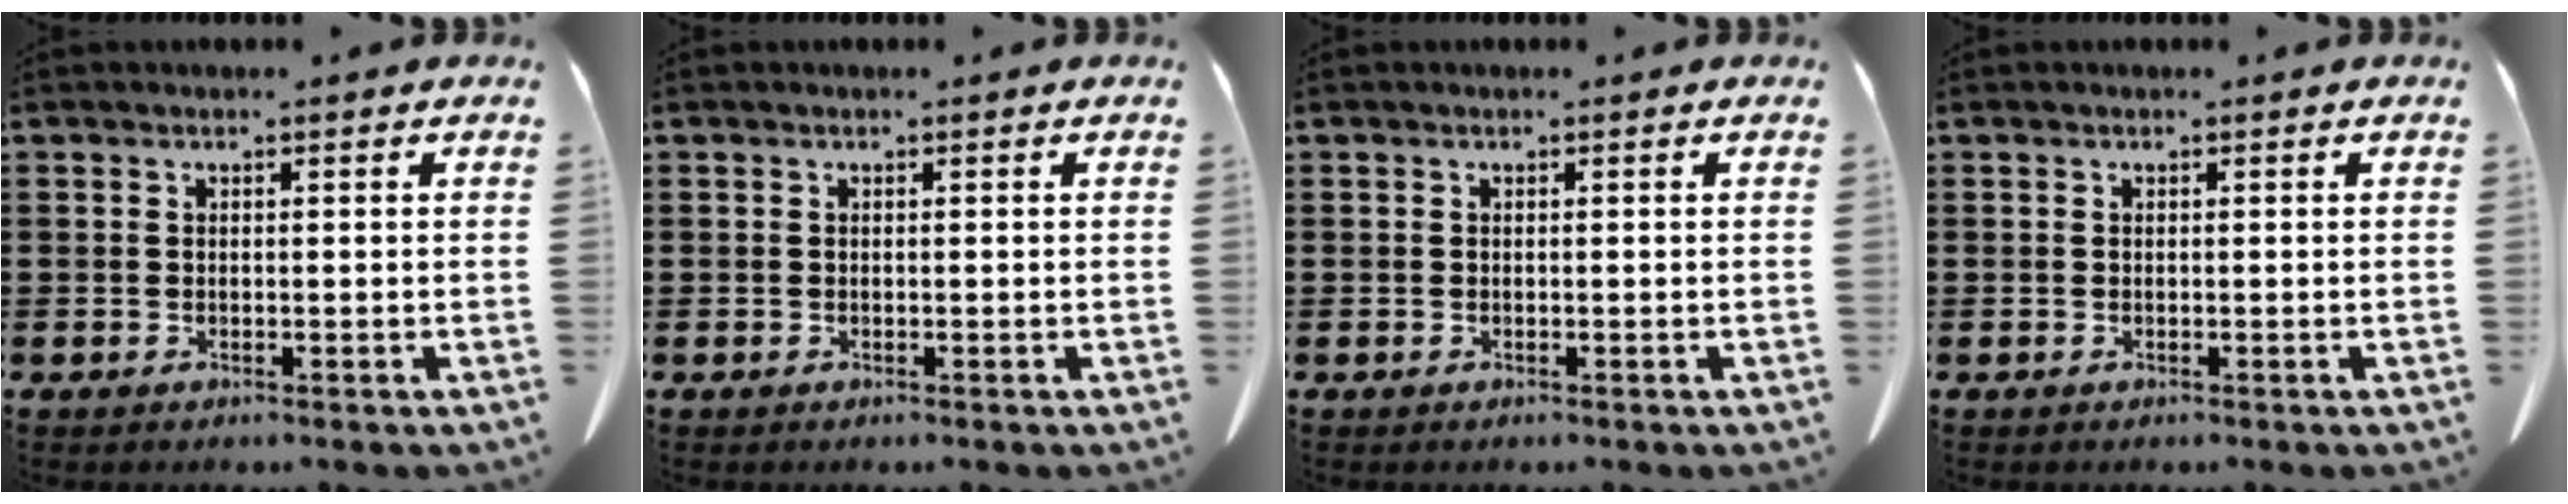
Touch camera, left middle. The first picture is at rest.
{"total": 0.0}
{"total": 0.0}
{"total": 0.0}